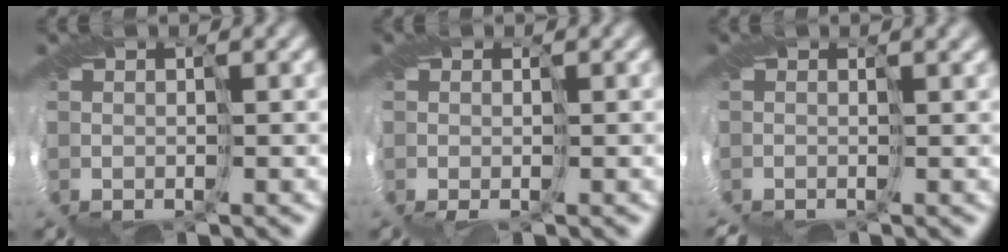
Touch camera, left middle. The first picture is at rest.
{"total": 2.1, "force": [-1.6, -1.0, -1.0], "torque": [-0.002, -0.021, -0.010]}
{"total": 1.5, "force": [-1.3, -0.9, -0.3], "torque": [0.008, -0.015, -0.006]}